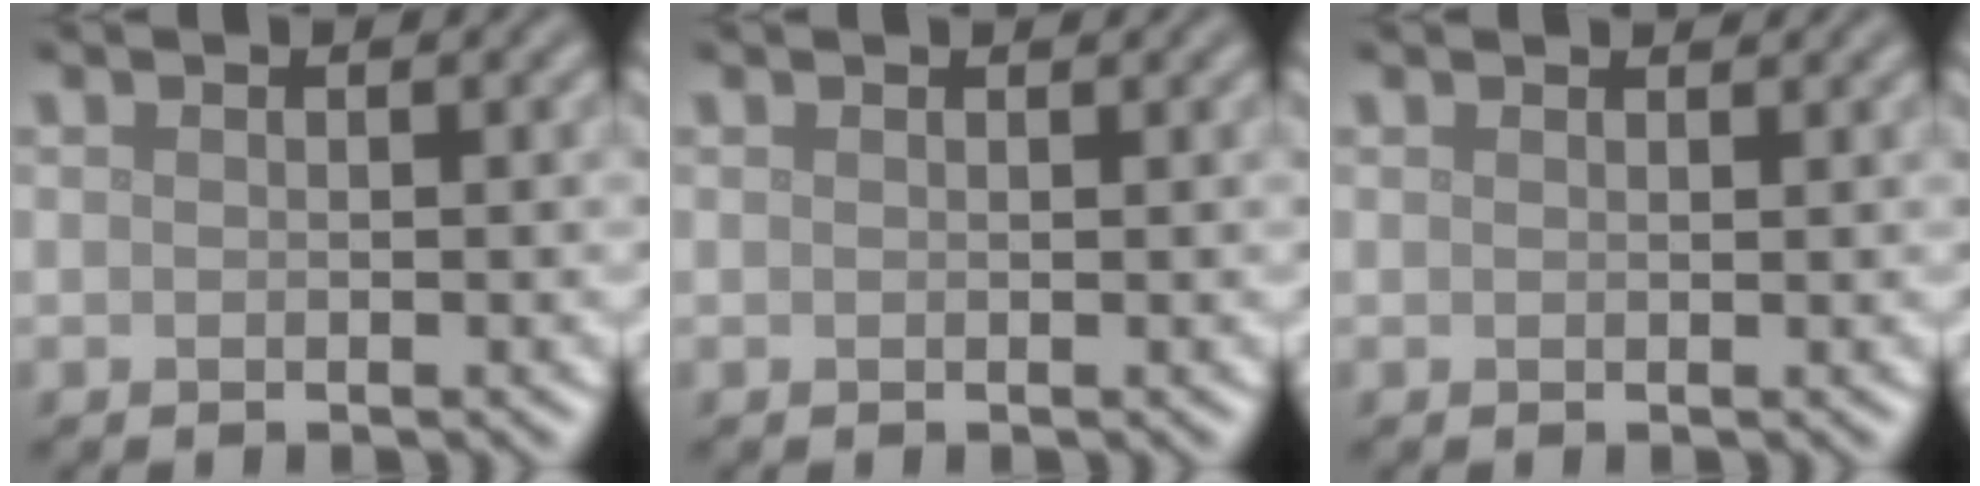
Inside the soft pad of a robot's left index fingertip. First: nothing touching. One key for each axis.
{"total": 0.6, "fx": 0.6, "fy": 0.0, "fz": 0.1, "tx": -0.003, "ty": 0.000, "tz": 0.008}
{"total": 1.0, "fx": 1.0, "fy": 0.0, "fz": 0.2, "tx": -0.006, "ty": -0.003, "tz": 0.011}